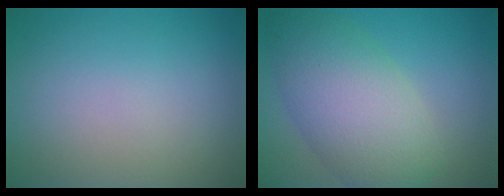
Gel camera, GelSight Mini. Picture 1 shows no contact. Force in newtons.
{"total": 8.0, "press": 8.0, "slide": 0.5}